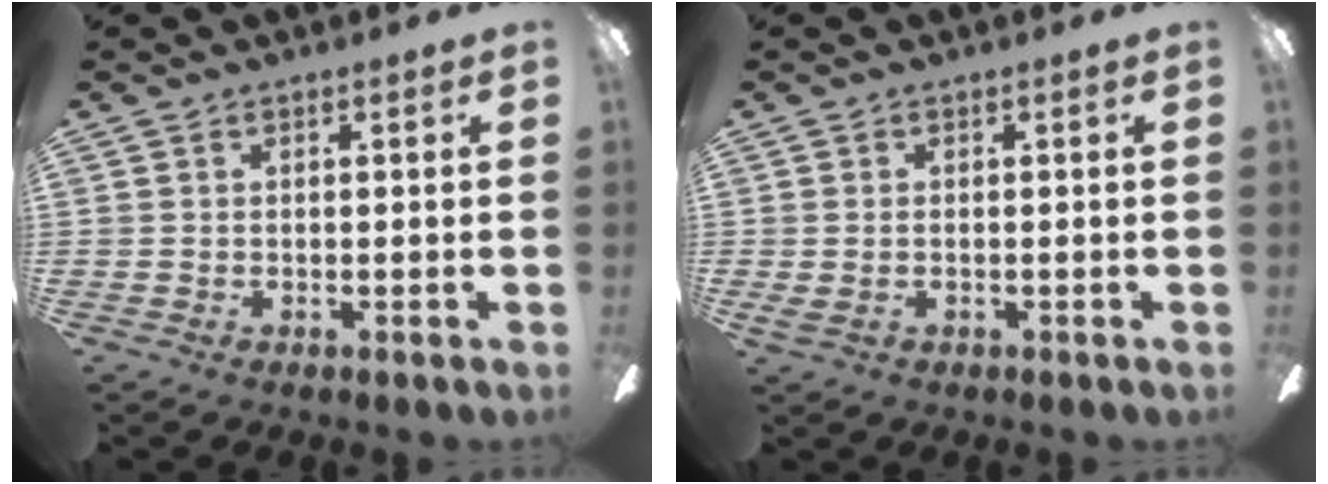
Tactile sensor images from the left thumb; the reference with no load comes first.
{"total": 1.6, "force": [-0.3, 0.9, 1.3], "torque": [-0.030, 0.001, -0.007]}